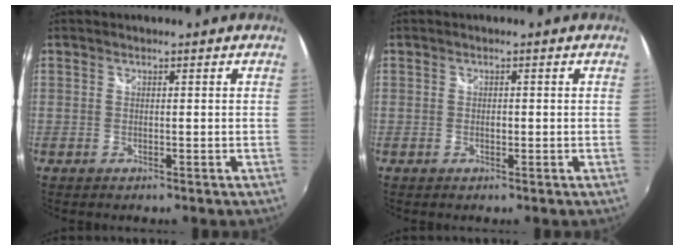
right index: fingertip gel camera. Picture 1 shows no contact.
{"total": 0.9, "force": [-0.3, 0.5, 0.6], "torque": [-0.011, 0.000, -0.006]}